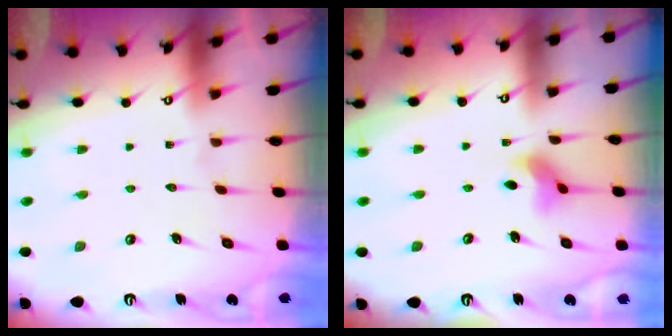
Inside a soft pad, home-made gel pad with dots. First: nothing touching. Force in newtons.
{"total": 6.0, "press": 5.9, "slide": 0.6}